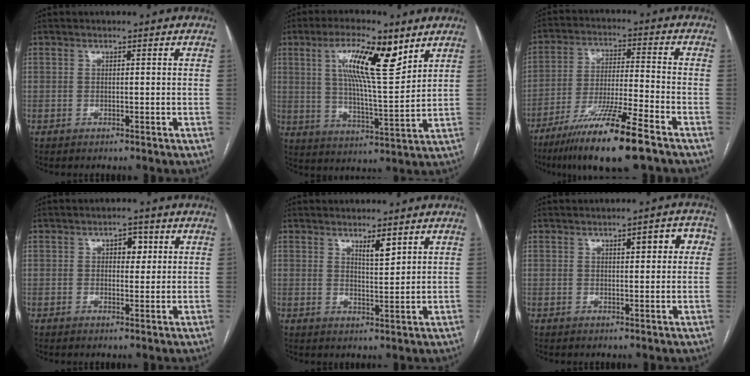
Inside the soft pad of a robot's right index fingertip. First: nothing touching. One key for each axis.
{"total": 12.9, "fx": 6.2, "fy": 2.2, "fz": 11.1, "tx": -0.197, "ty": 0.006, "tz": 0.108}
{"total": 14.0, "fx": -9.4, "fy": -0.1, "fz": 10.4, "tx": -0.201, "ty": -0.039, "tz": -0.169}
{"total": 3.2, "fx": 1.0, "fy": 1.8, "fz": 2.4, "tx": -0.031, "ty": 0.010, "tz": 0.013}
{"total": 3.2, "fx": 2.1, "fy": 0.5, "fz": 2.4, "tx": -0.042, "ty": -0.005, "tz": 0.038}
{"total": 4.5, "fx": 1.4, "fy": 1.4, "fz": 4.1, "tx": -0.050, "ty": 0.017, "tz": 0.016}